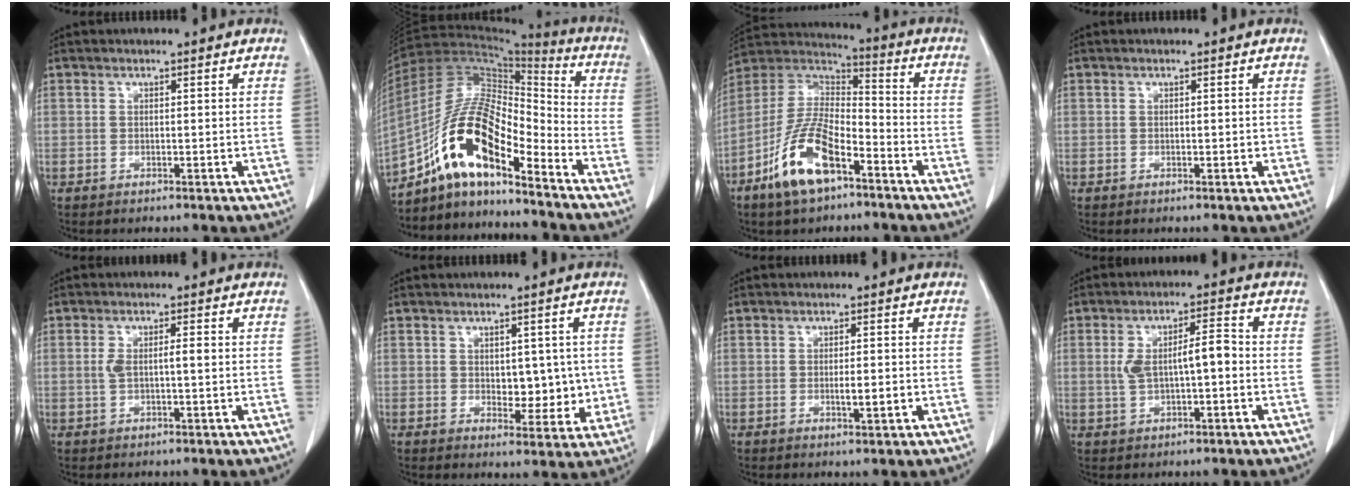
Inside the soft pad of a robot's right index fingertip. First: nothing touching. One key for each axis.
{"total": 15.4, "fx": -9.6, "fy": 4.0, "fz": 11.3, "tx": -0.222, "ty": 0.031, "tz": -0.171}
{"total": 13.8, "fx": -7.4, "fy": 5.0, "fz": 10.5, "tx": -0.219, "ty": 0.004, "tz": -0.138}
{"total": 0.5, "fx": -0.1, "fy": 0.3, "fz": 0.4, "tx": -0.009, "ty": 0.001, "tz": 0.000}
{"total": 3.0, "fx": 0.1, "fy": 0.7, "fz": 2.9, "tx": -0.059, "ty": 0.013, "tz": 0.008}
{"total": 6.0, "fx": 0.1, "fy": 3.6, "fz": 4.8, "tx": -0.051, "ty": 0.001, "tz": 0.012}
{"total": 2.4, "fx": -0.5, "fy": 0.4, "fz": 2.3, "tx": -0.045, "ty": -0.004, "tz": -0.006}
{"total": 6.5, "fx": -0.1, "fy": 2.0, "fz": 6.2, "tx": -0.117, "ty": 0.023, "tz": 0.005}